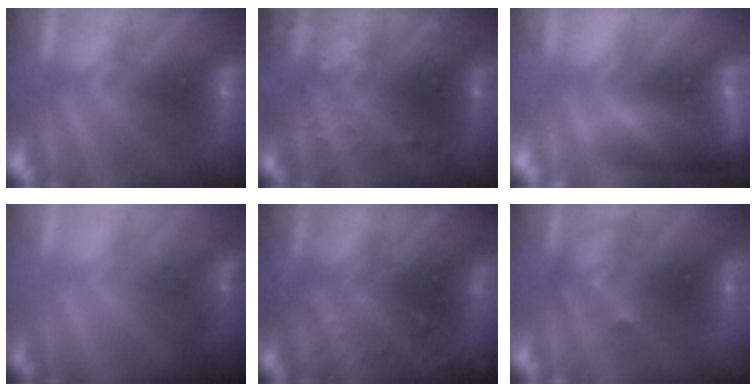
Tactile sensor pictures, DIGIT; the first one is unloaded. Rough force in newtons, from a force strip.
{"total": 4.7}
{"total": 9.0}
{"total": 1.4}
{"total": 9.4}
{"total": 2.4}